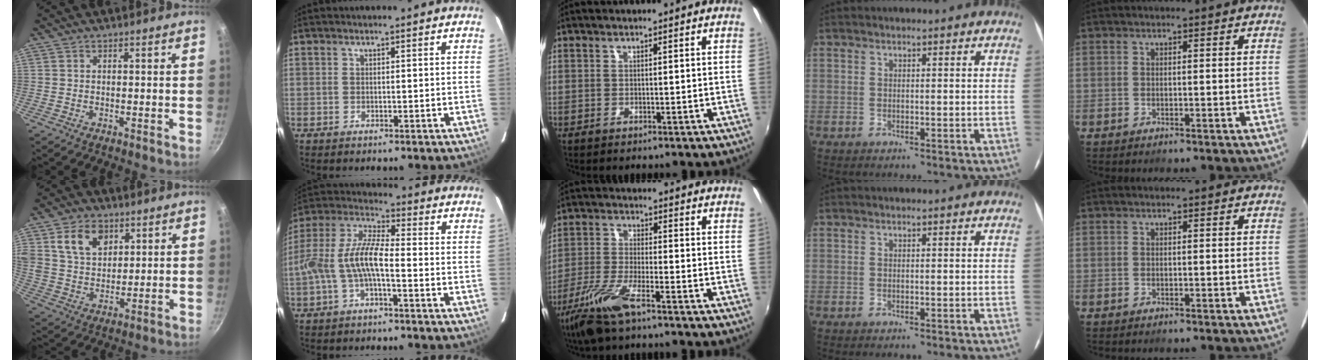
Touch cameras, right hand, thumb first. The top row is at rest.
{"thumb": {"total": 10.2, "force": [4.3, 7.2, 5.8], "torque": [-0.082, -0.014, 0.077]}, "index": {"total": 9.5, "force": [-2.9, 2.8, 8.6], "torque": [-0.194, 0.013, -0.055]}, "middle": {"total": 9.8, "force": [-6.6, 2.0, 6.9], "torque": [-0.155, -0.016, -0.132]}}